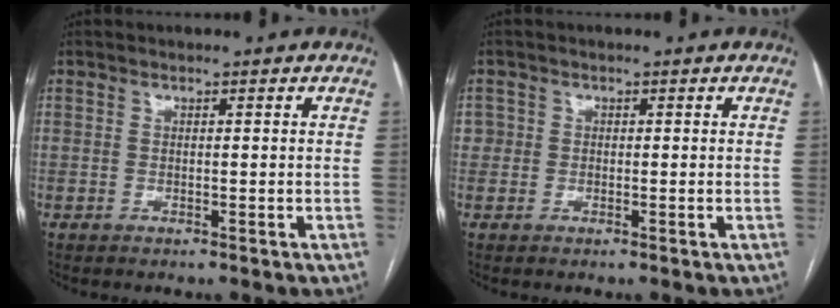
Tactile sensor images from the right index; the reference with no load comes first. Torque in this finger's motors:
{"motor_torque": [0.05, 0.05, 0.04, 0.01]}